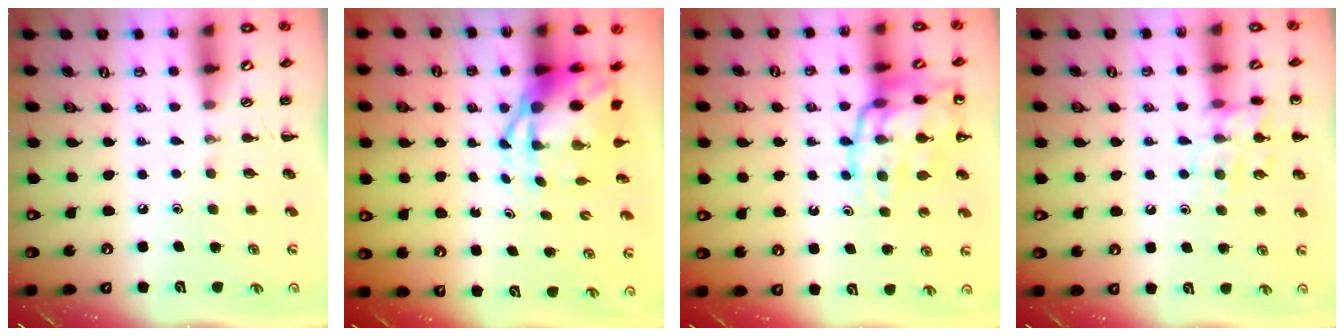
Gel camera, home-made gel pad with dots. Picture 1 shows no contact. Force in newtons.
{"total": 7.0, "press": 6.8, "slide": 1.9}
{"total": 18.4, "press": 18.2, "slide": 2.4}
{"total": 12.6, "press": 12.5, "slide": 1.0}